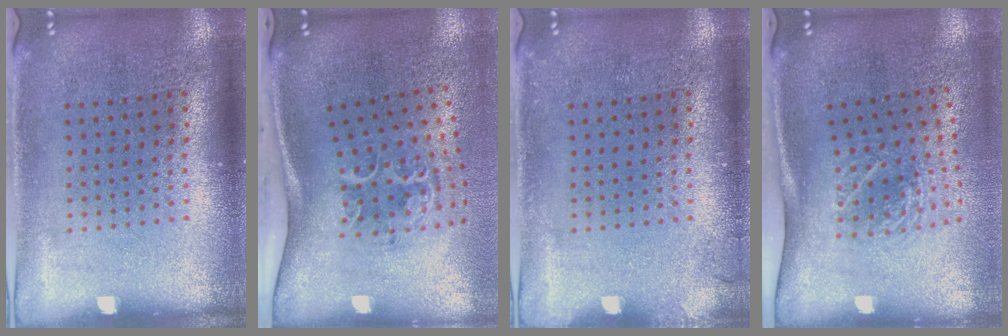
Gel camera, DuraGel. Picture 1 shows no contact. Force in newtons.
{"total": 2.1, "press": 1.3, "slide": 1.6}
{"total": 0.7, "press": 0.7, "slide": 0.2}
{"total": 1.9, "press": 1.3, "slide": 1.4}